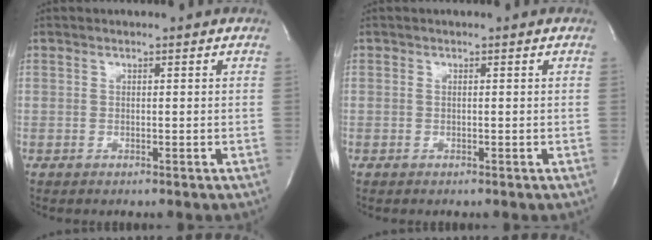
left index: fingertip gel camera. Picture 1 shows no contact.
{"total": 0.0}